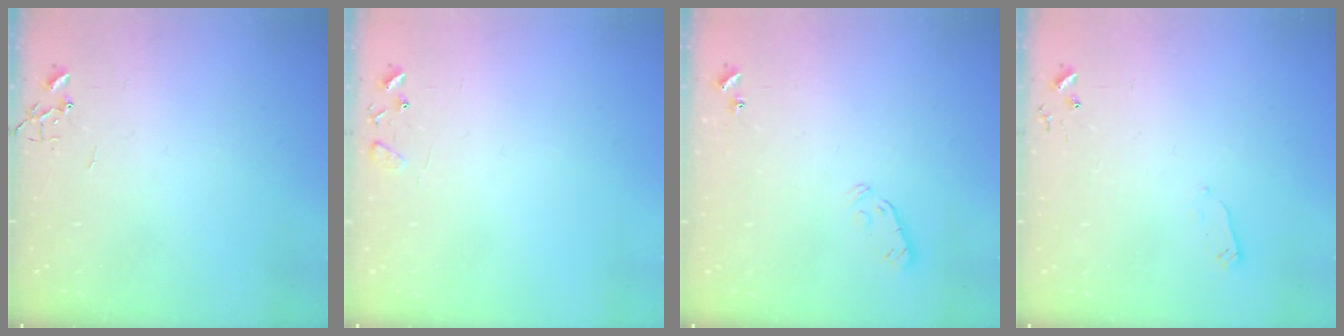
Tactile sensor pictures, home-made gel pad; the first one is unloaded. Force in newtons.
{"total": 7.7, "press": 7.7, "slide": 0.6}
{"total": 4.1, "press": 4.0, "slide": 0.7}
{"total": 2.4, "press": 2.4, "slide": 0.4}